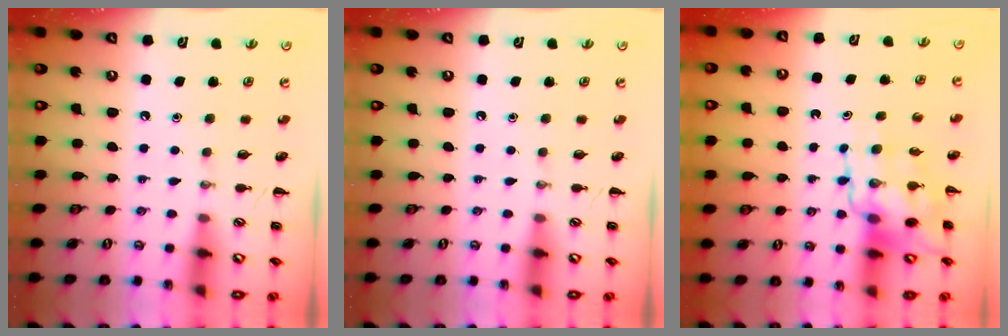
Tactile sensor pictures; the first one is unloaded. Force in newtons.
{"total": 0.0}
{"total": 11.0, "press": 10.7, "slide": 2.7}